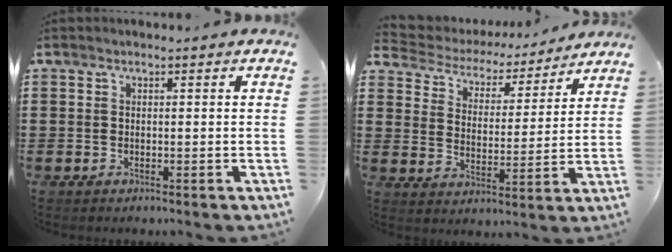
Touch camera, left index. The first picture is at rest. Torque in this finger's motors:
{"motor_torque": [2.14, 0.00, 0.08, -0.03]}